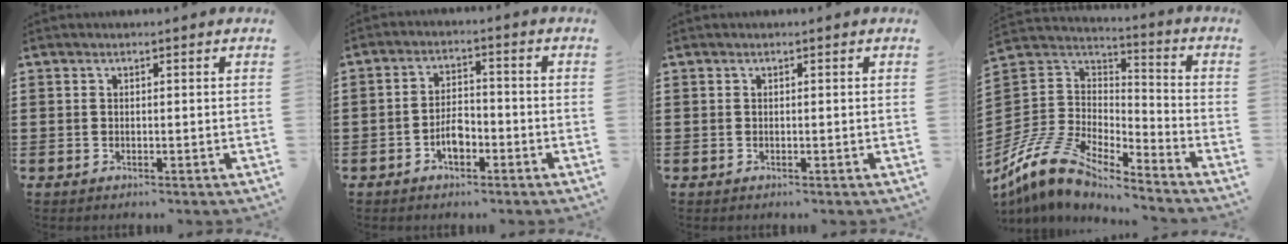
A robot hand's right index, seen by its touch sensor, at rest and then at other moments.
{"total": 4.2, "force": [-2.0, 2.2, 3.0], "torque": [-0.060, 0.004, -0.038]}
{"total": 0.0}
{"total": 10.3, "force": [-8.7, 3.5, 4.3], "torque": [-0.123, 0.010, -0.184]}